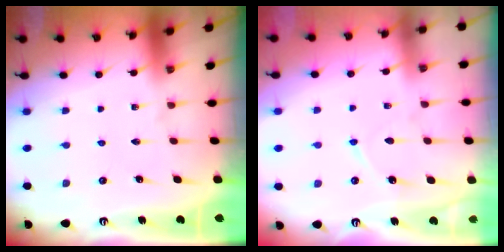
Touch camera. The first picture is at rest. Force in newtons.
{"total": 5.2, "press": 5.2, "slide": 0.7}